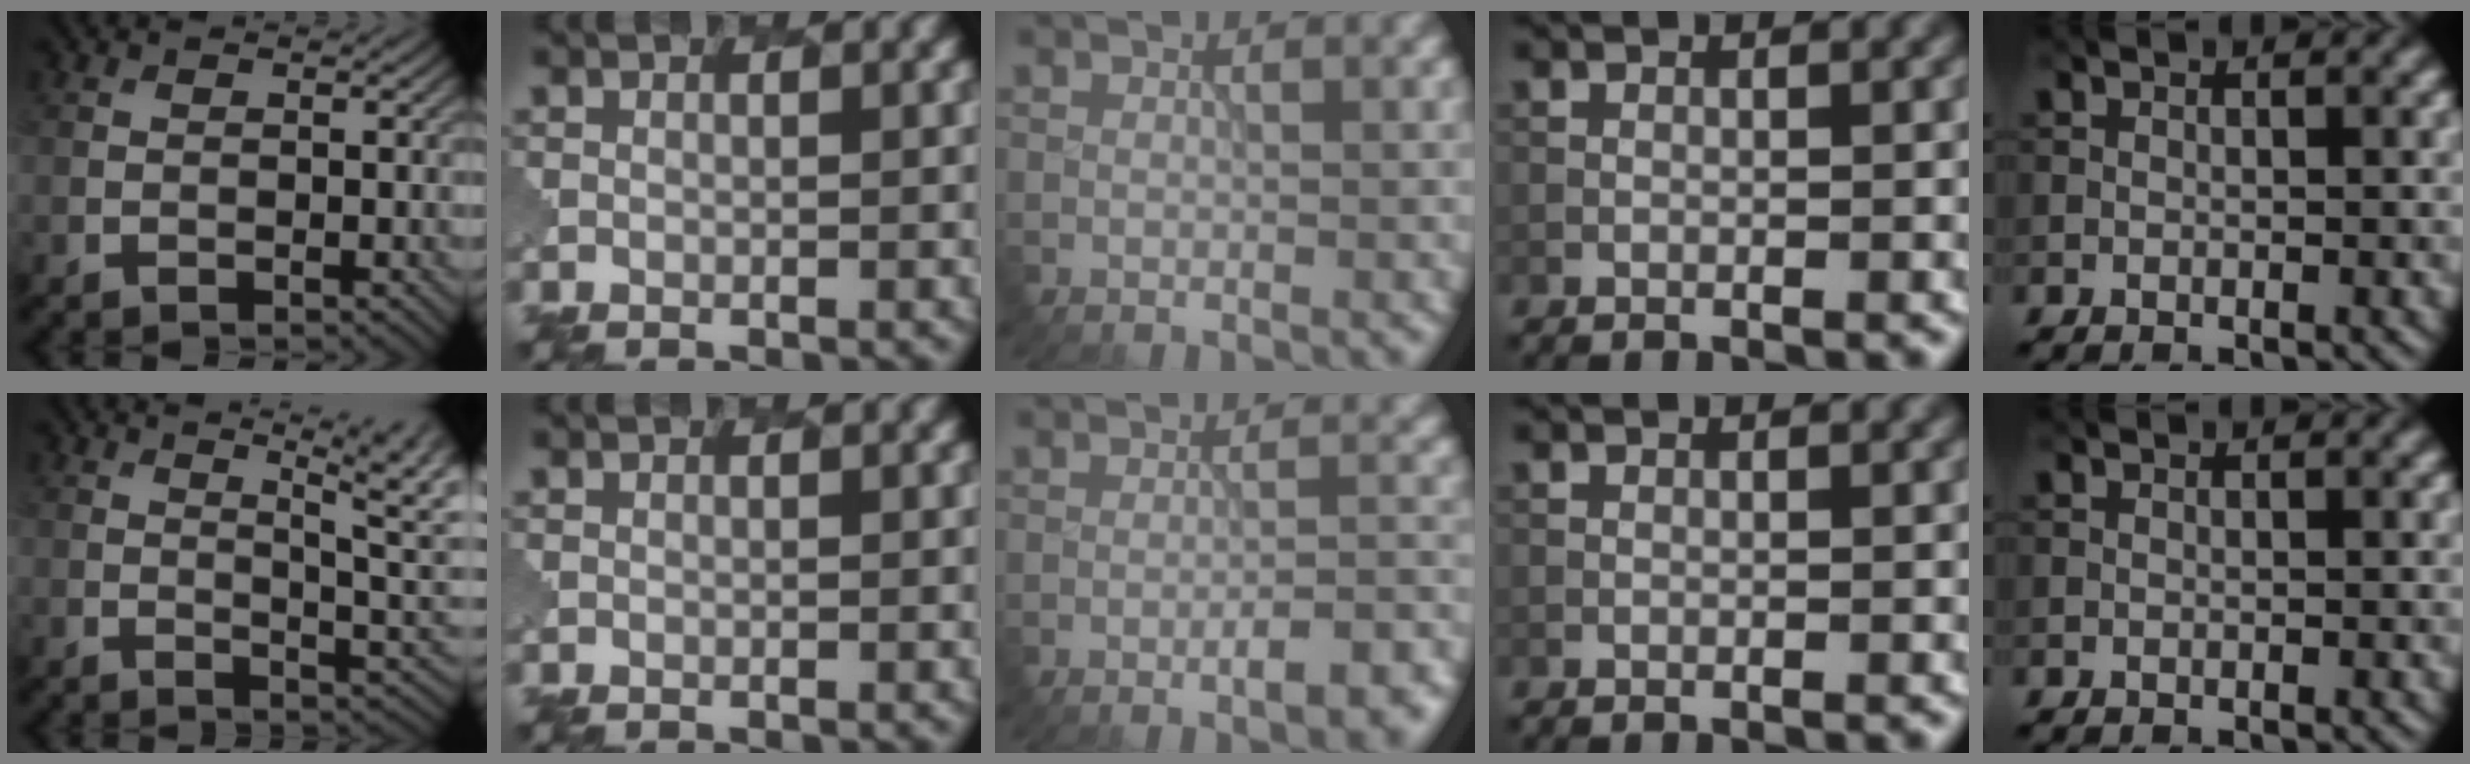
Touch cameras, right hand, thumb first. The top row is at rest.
{"thumb": {"total": 12.0, "force": [5.4, 4.3, 9.8], "torque": [-0.122, 0.032, 0.067]}, "middle": {"total": 4.6, "force": [-2.4, 1.2, 3.8], "torque": [-0.052, 0.007, -0.027]}}